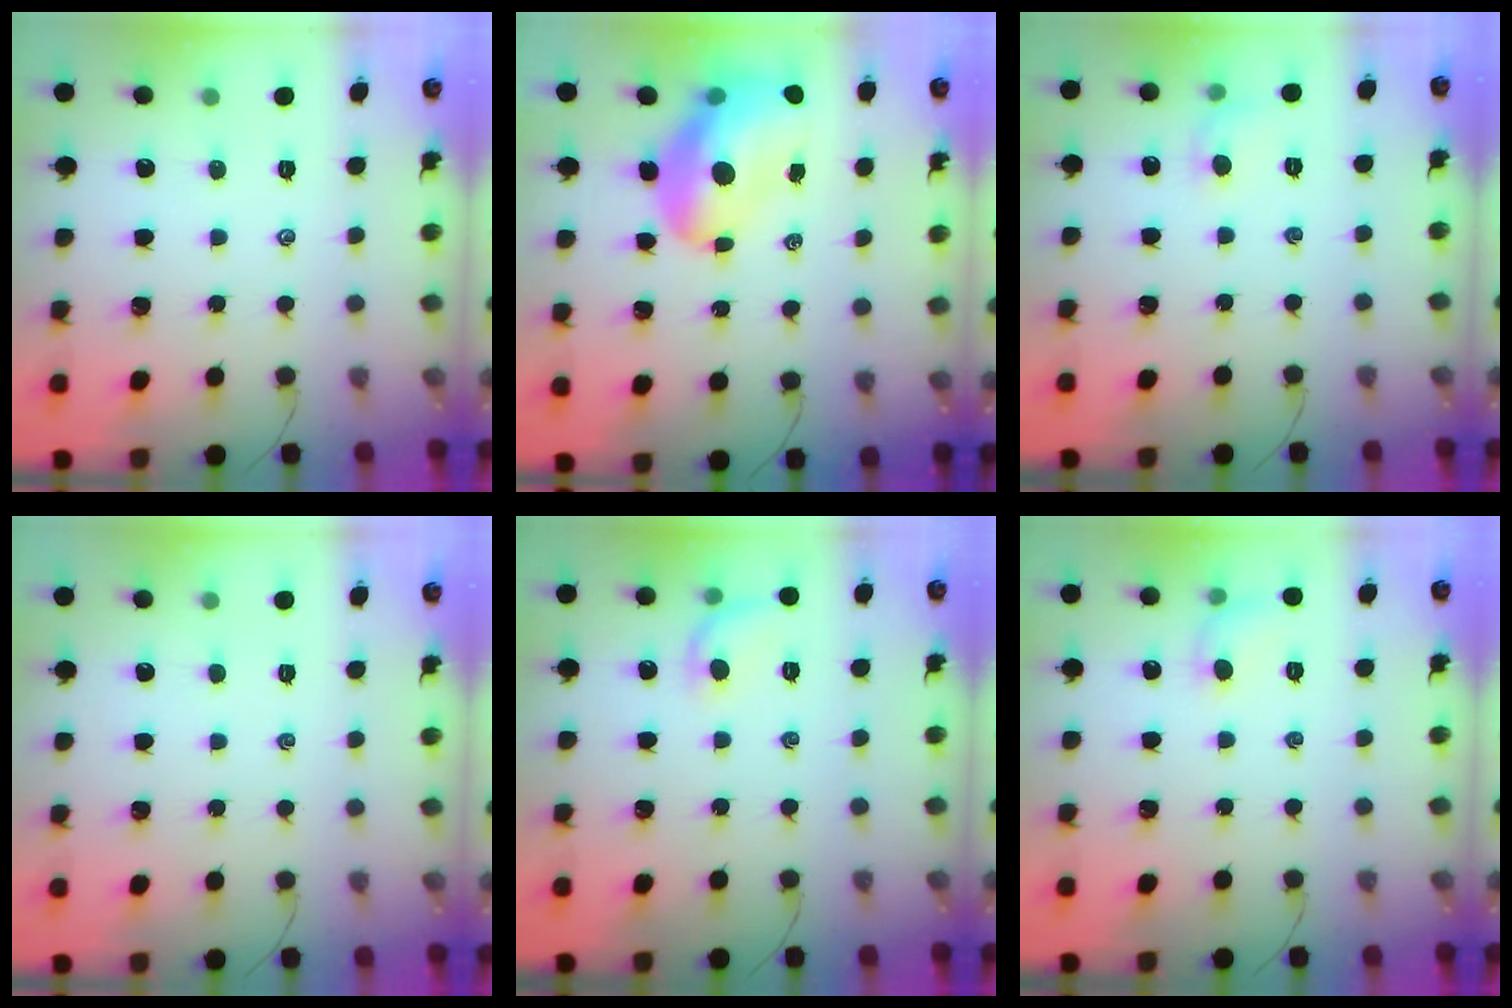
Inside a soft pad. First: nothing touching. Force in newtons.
{"total": 13.8, "press": 13.3, "slide": 3.8}
{"total": 4.7, "press": 4.5, "slide": 1.5}
{"total": 0.0}
{"total": 7.4, "press": 7.3, "slide": 1.3}
{"total": 5.5, "press": 5.4, "slide": 1.1}